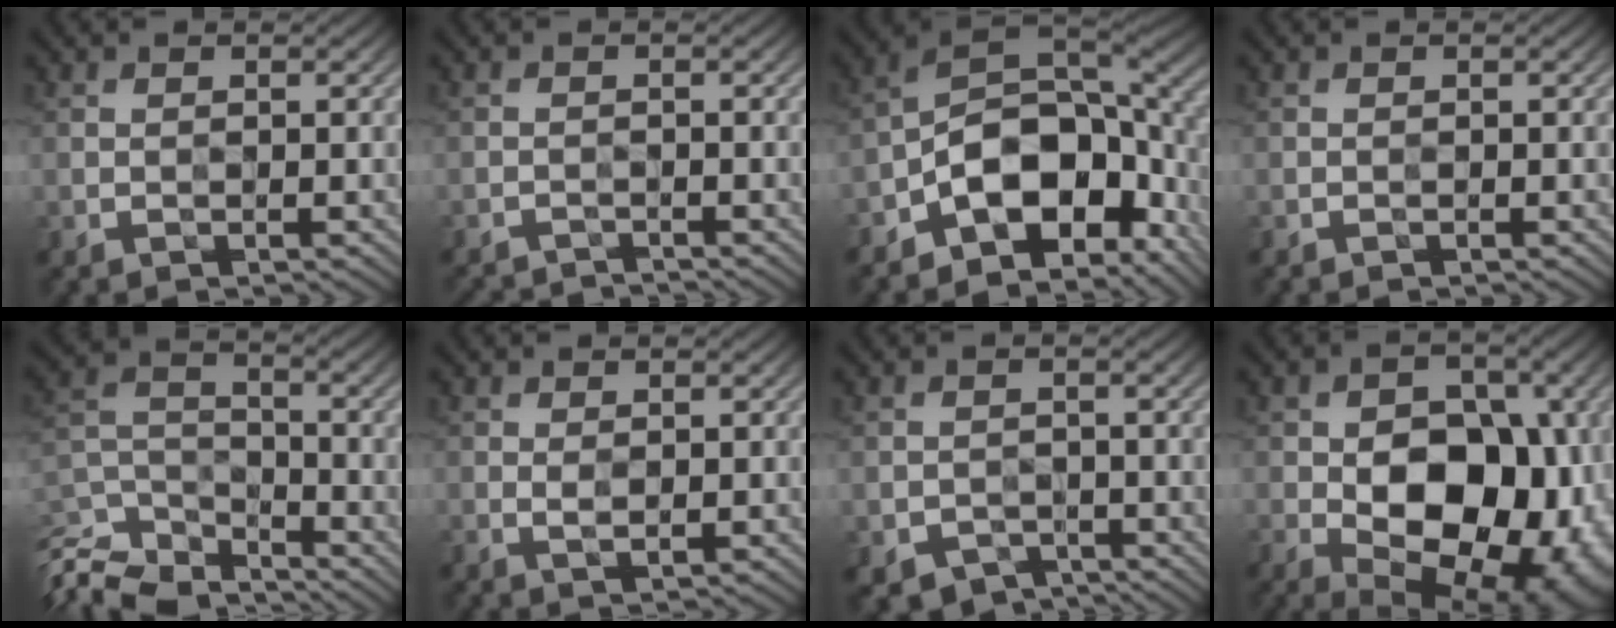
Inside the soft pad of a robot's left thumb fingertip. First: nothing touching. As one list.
[{"total": 3.2, "force": [-3.2, -0.5, 0.2], "torque": [-0.015, 0.001, -0.058]}, {"total": 14.4, "force": [-5.0, 8.0, 10.8], "torque": [-0.184, -0.007, -0.088]}, {"total": 0.6, "force": [-0.4, -0.4, -0.3], "torque": [0.004, 0.003, -0.005]}, {"total": 10.2, "force": [-8.8, 3.8, 3.4], "torque": [-0.098, -0.006, -0.151]}, {"total": 1.4, "force": [0.1, 0.5, 1.3], "torque": [-0.022, 0.001, 0.006]}, {"total": 3.0, "force": [-2.4, 1.7, 0.7], "torque": [-0.013, -0.008, -0.036]}, {"total": 15.6, "force": [-2.9, 10.0, 11.6], "torque": [-0.120, -0.004, -0.039]}]